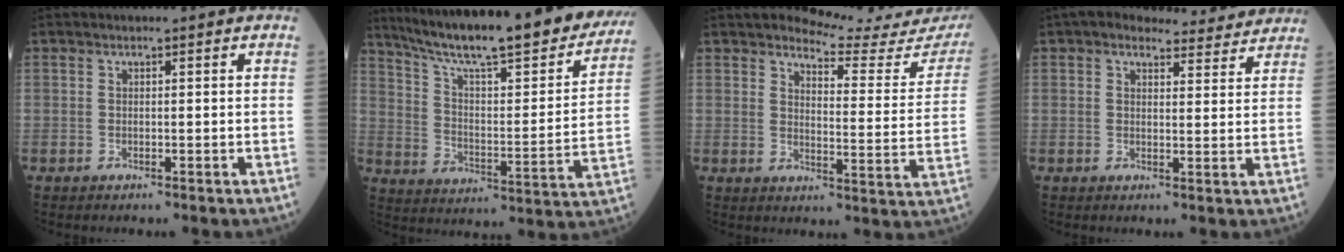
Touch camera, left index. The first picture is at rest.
{"total": 29.9, "force": [25.1, 3.9, 15.7], "torque": [-0.246, -0.048, 0.341]}
{"total": 15.6, "force": [15.2, 0.6, 3.0], "torque": [-0.036, -0.106, 0.165]}
{"total": 9.5, "force": [8.8, 2.7, 2.3], "torque": [-0.018, 0.016, 0.097]}